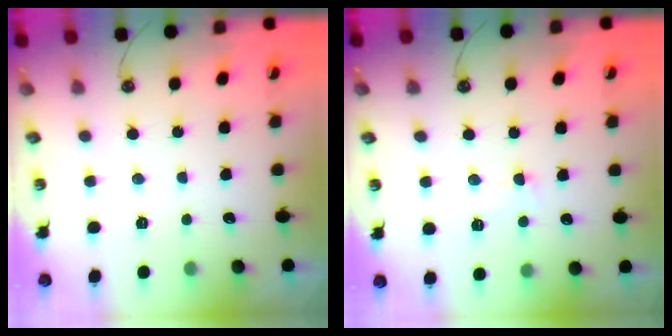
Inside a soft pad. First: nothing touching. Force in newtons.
{"total": 0.9, "press": 0.3, "slide": 0.9}